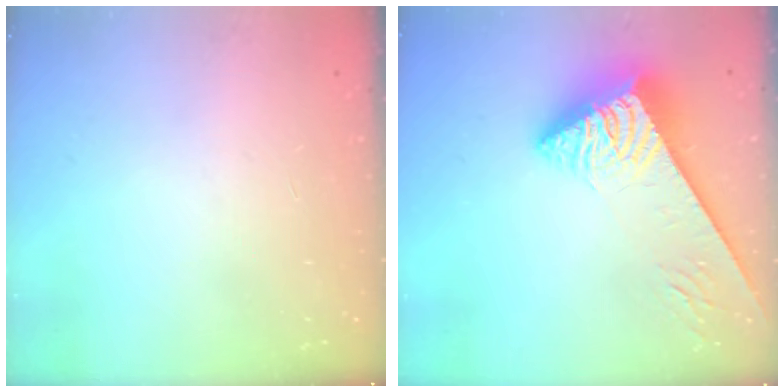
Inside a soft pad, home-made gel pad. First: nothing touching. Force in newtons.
{"total": 4.5, "press": 4.5, "slide": 0.5}